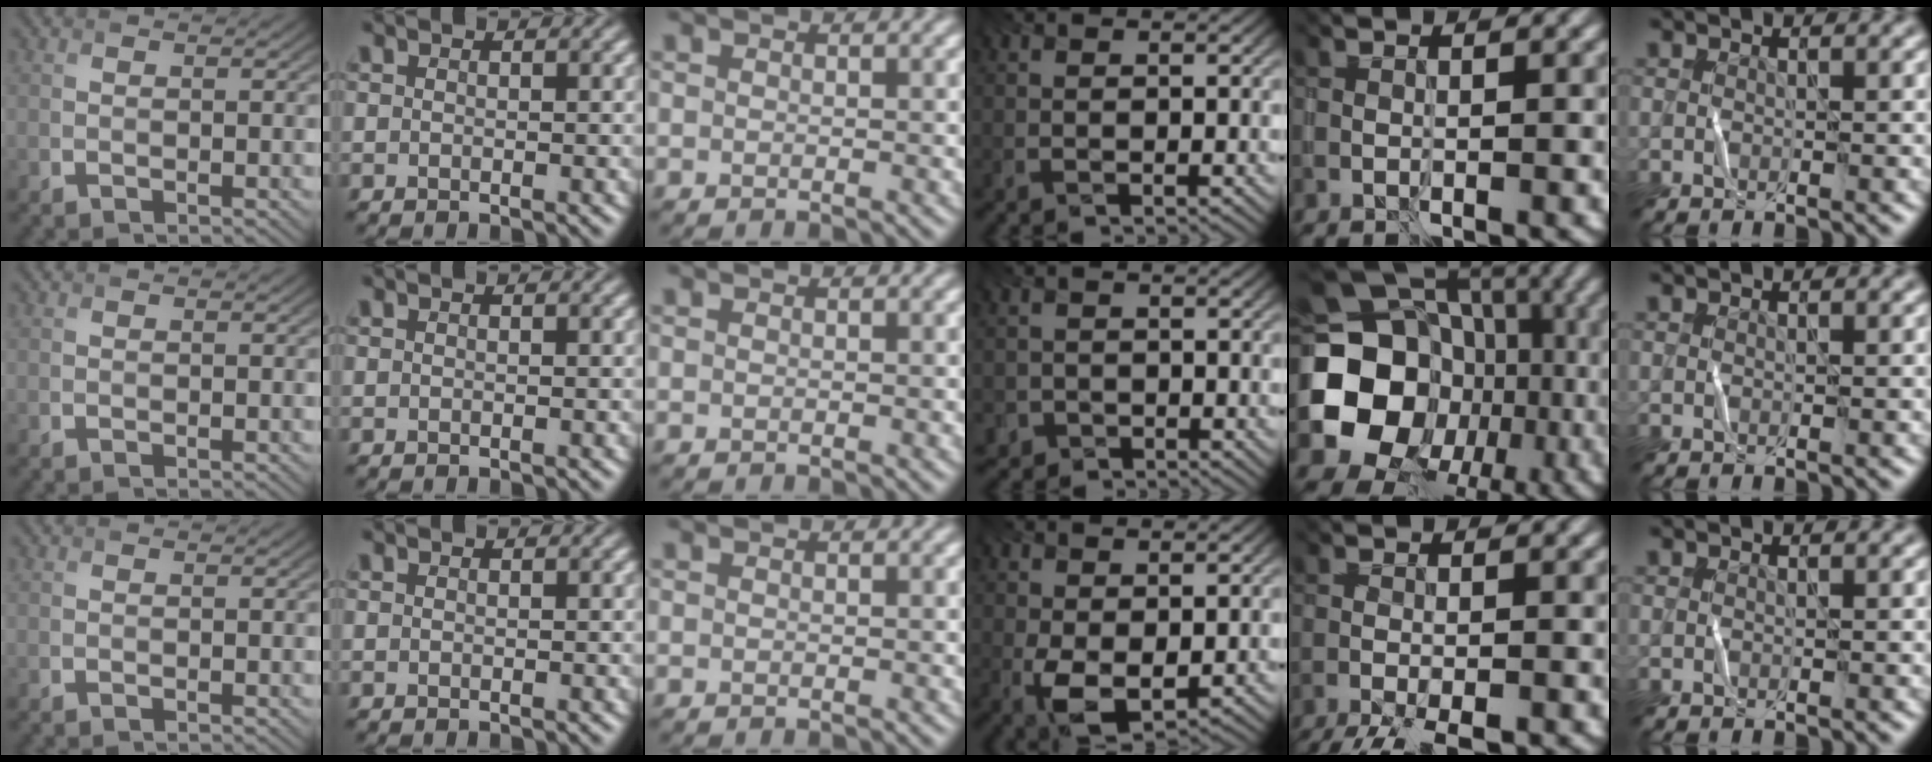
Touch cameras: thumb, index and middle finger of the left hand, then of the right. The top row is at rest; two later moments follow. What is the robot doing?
{"motion": "fold", "object": "bandana"}